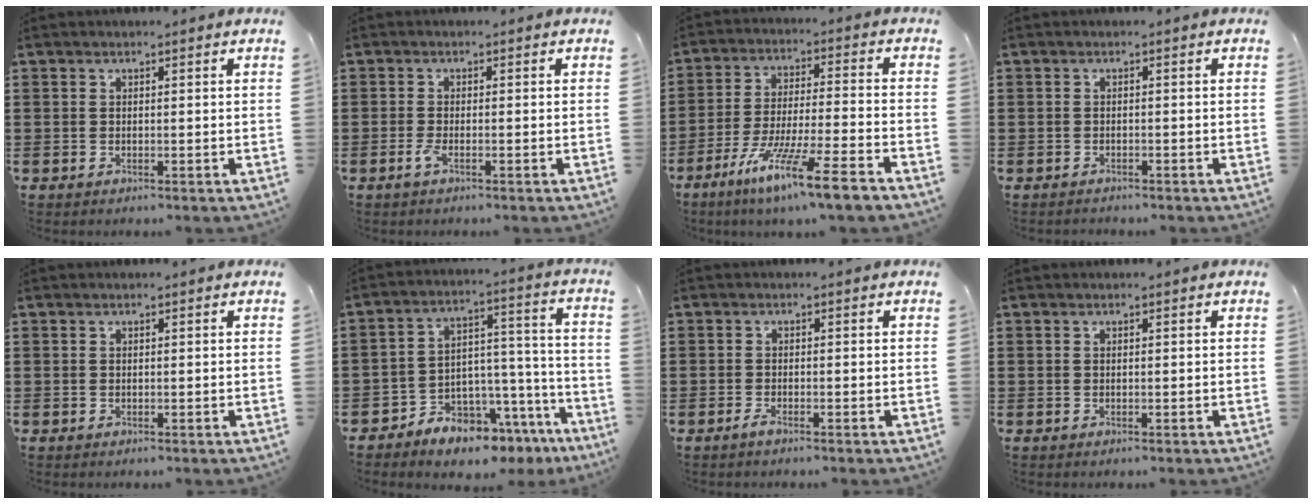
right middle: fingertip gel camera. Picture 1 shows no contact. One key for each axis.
{"total": 1.6, "fx": -0.8, "fy": 0.3, "fz": 1.4, "tx": -0.041, "ty": -0.006, "tz": -0.019}
{"total": 10.6, "fx": -7.9, "fy": -0.1, "fz": 7.0, "tx": -0.144, "ty": -0.007, "tz": -0.156}
{"total": 0.8, "fx": -0.7, "fy": 0.2, "fz": -0.1, "tx": 0.000, "ty": 0.001, "tz": -0.016}
{"total": 0.0}
{"total": 6.9, "fx": -6.5, "fy": 2.1, "fz": 0.2, "tx": -0.003, "ty": 0.012, "tz": -0.126}
{"total": 1.0, "fx": -0.7, "fy": 0.0, "fz": 0.7, "tx": -0.016, "ty": -0.005, "tz": -0.011}
{"total": 0.0}